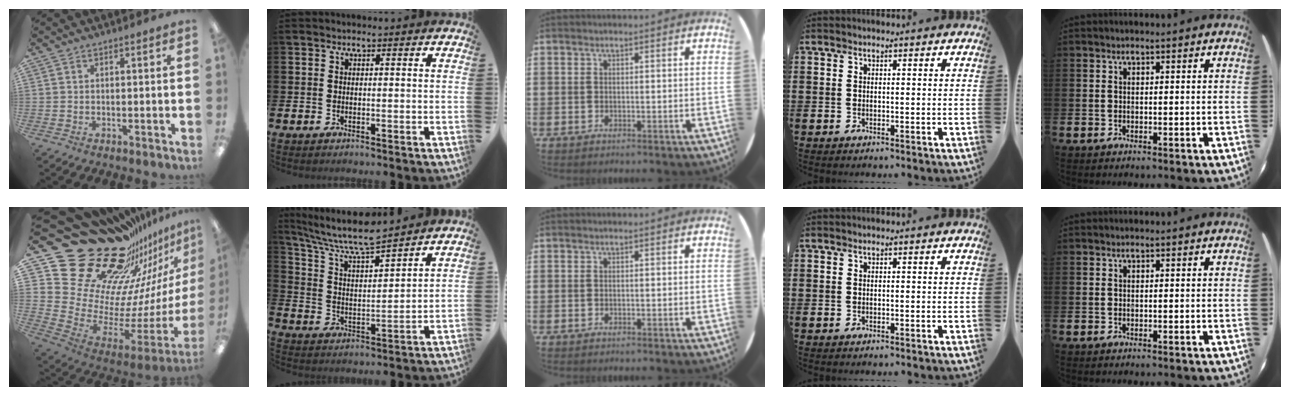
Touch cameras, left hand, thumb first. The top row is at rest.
{"thumb": {"total": 31.2, "force": [22.9, 16.6, 13.2], "torque": [-0.151, -0.228, 0.478]}, "index": {"total": 8.2, "force": [7.5, 0.8, 3.2], "torque": [-0.096, -0.047, 0.130]}}